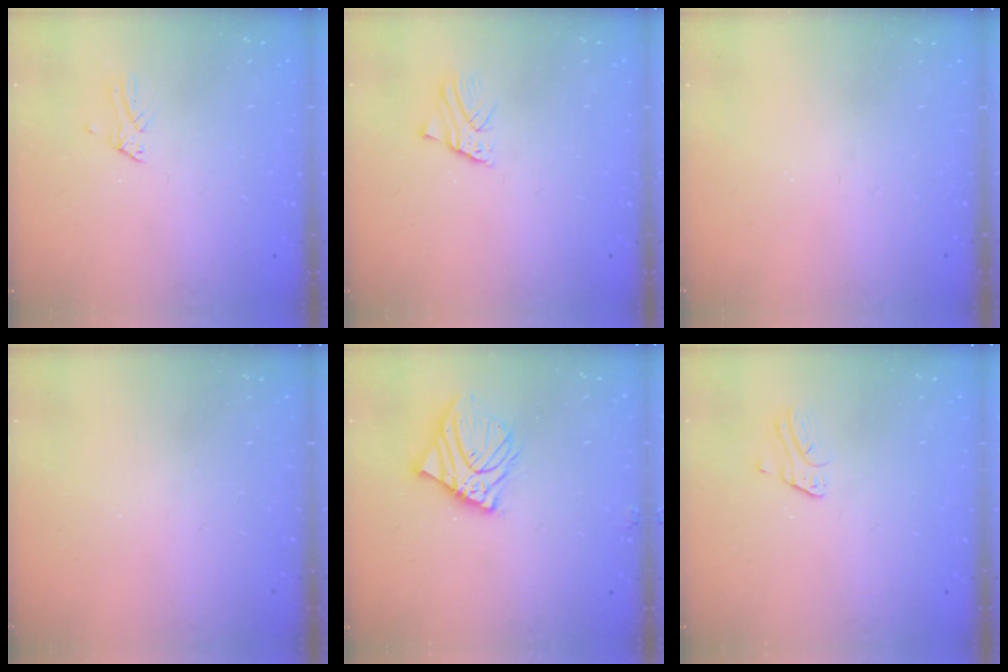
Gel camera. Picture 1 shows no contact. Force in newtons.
{"total": 1.4, "press": 1.4, "slide": 0.0}
{"total": 0.0}
{"total": 0.0}
{"total": 11.2, "press": 11.0, "slide": 2.0}
{"total": 1.0, "press": 1.0, "slide": 0.1}